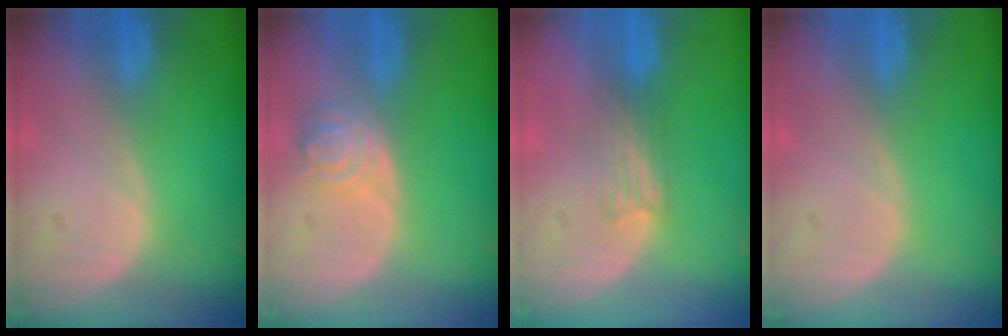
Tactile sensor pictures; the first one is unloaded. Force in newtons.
{"total": 4.1, "press": 4.1, "slide": 0.1}
{"total": 3.0, "press": 2.8, "slide": 1.3}
{"total": 0.0}